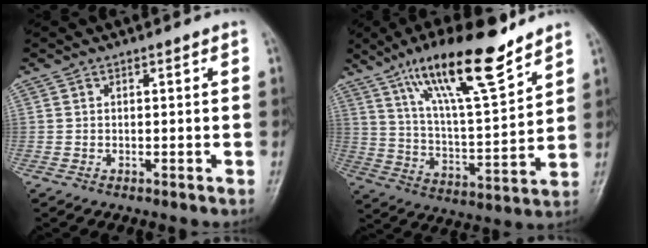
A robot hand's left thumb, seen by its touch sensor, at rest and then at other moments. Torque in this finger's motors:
{"motor_torque": [0.64, 0.62, 1.49, -1.28, 0.16]}